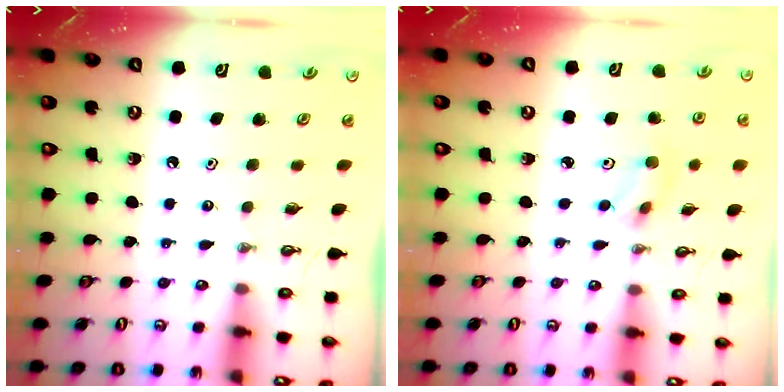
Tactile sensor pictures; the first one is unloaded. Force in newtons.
{"total": 3.7, "press": 3.6, "slide": 0.9}